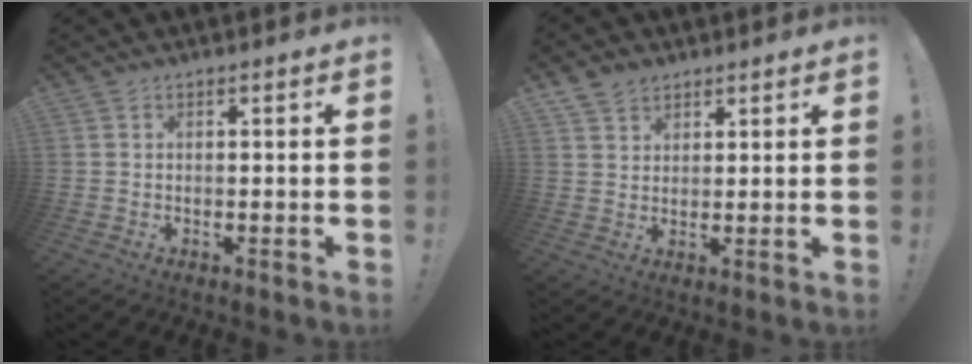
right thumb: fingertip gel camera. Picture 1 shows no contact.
{"total": 5.0, "force": [3.6, 3.4, 1.0], "torque": [-0.013, -0.019, 0.069]}